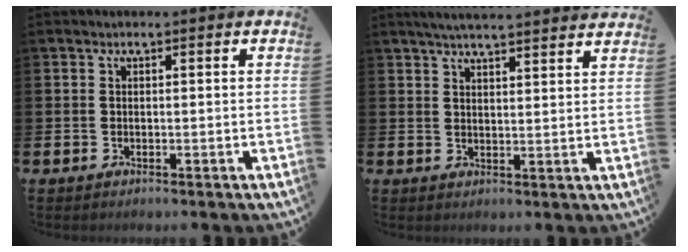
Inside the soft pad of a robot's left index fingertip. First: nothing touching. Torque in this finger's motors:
{"motor_torque": [0.68, -1.21, 0.47, 0.13]}